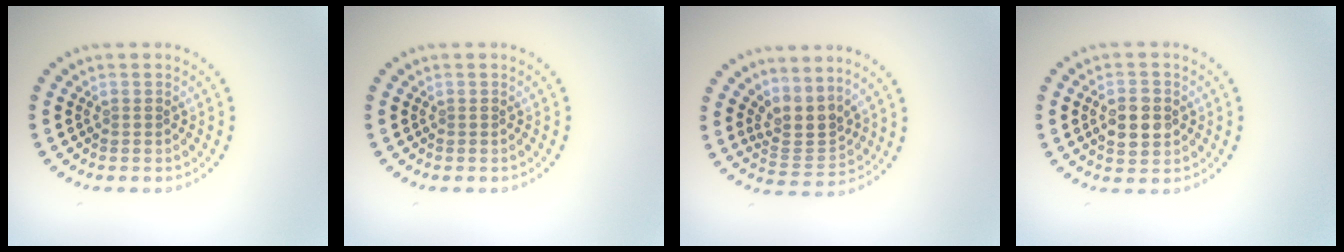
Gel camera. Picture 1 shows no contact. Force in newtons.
{"total": 0.0}
{"total": 3.0, "press": 2.1, "slide": 2.1}
{"total": 3.2, "press": 3.2, "slide": 0.2}